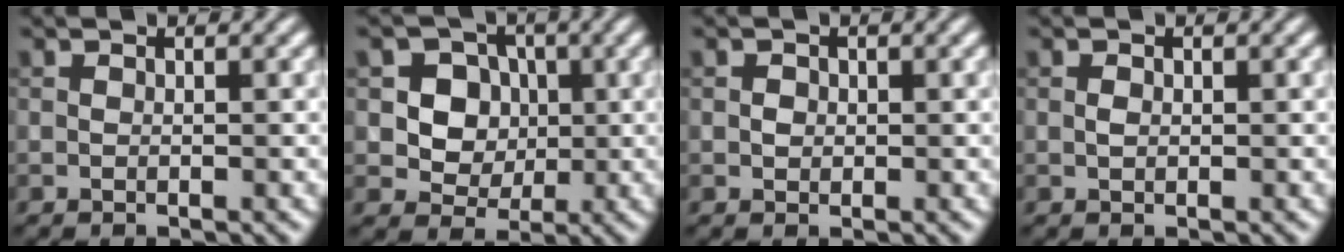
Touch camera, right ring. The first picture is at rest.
{"total": 5.8, "force": [1.3, 5.1, 2.4], "torque": [-0.036, 0.004, 0.023]}
{"total": 0.8, "force": [0.1, 0.7, 0.3], "torque": [-0.003, -0.002, 0.000]}
{"total": 0.6, "force": [0.1, 0.4, 0.4], "torque": [-0.008, 0.000, 0.001]}